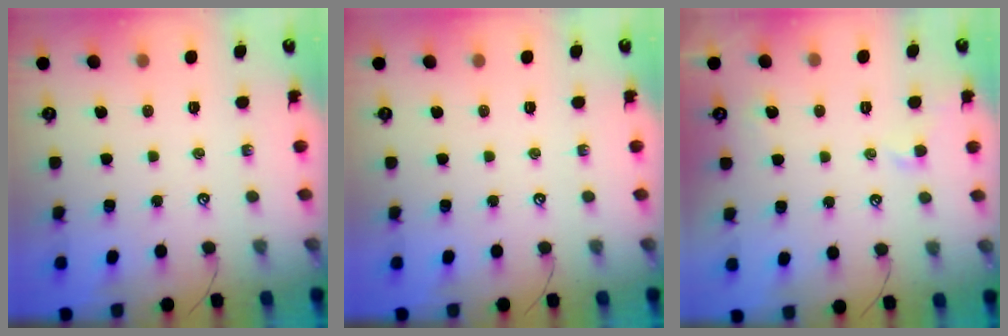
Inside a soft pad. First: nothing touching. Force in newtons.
{"total": 0.0}
{"total": 0.5, "press": 0.2, "slide": 0.5}